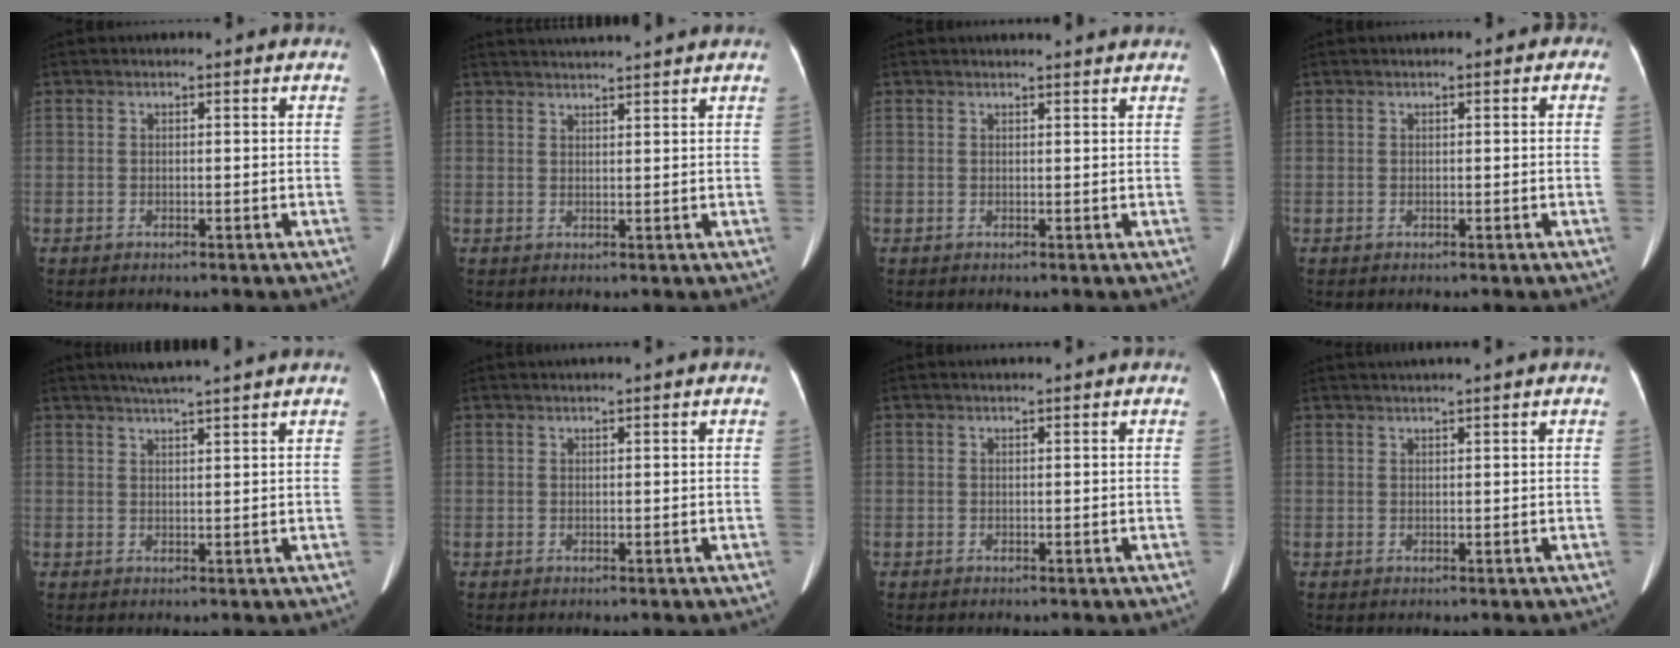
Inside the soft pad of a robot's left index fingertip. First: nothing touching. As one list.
[{"total": 6.4, "force": [6.0, -1.0, 2.0], "torque": [-0.030, 0.026, 0.082]}, {"total": 3.6, "force": [3.5, 0.3, 0.8], "torque": [-0.011, 0.022, 0.038]}, {"total": 0.8, "force": [-0.1, 0.5, 0.6], "torque": [-0.003, 0.008, -0.004]}, {"total": 6.5, "force": [5.6, -1.1, 3.1], "torque": [-0.050, 0.018, 0.081]}, {"total": 1.7, "force": [1.4, -0.6, 0.8], "torque": [-0.012, 0.016, 0.033]}, {"total": 0.7, "force": [0.7, -0.1, 0.2], "torque": [-0.006, 0.017, 0.016]}, {"total": 3.4, "force": [2.9, -1.0, 1.5], "torque": [-0.016, 0.022, 0.050]}]